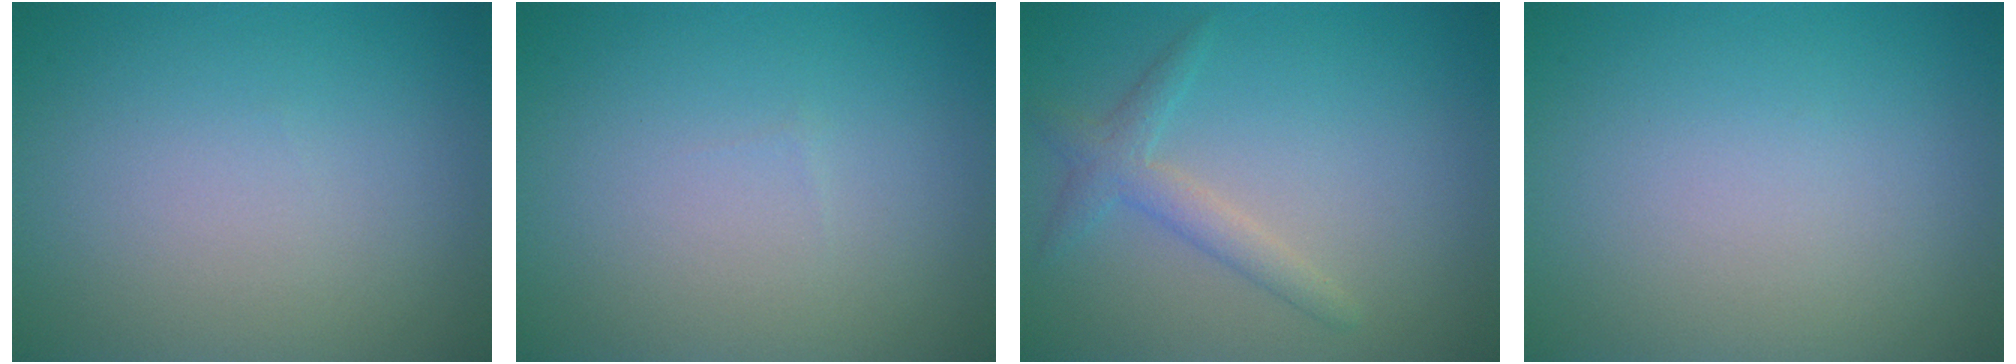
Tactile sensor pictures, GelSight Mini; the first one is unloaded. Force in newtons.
{"total": 0.0}
{"total": 2.2, "press": 2.2, "slide": 0.1}
{"total": 0.0}